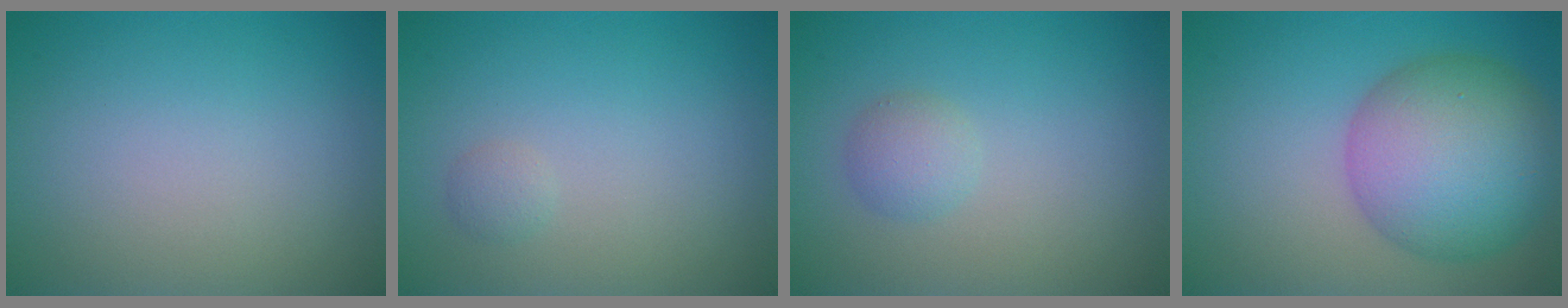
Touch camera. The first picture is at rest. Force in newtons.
{"total": 0.7, "press": 0.7, "slide": 0.1}
{"total": 1.7, "press": 1.7, "slide": 0.1}
{"total": 9.8, "press": 9.8, "slide": 0.2}